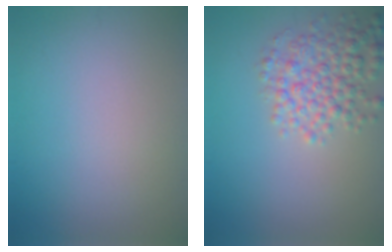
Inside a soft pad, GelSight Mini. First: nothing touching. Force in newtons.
{"total": 4.5, "press": 4.5, "slide": 0.1}